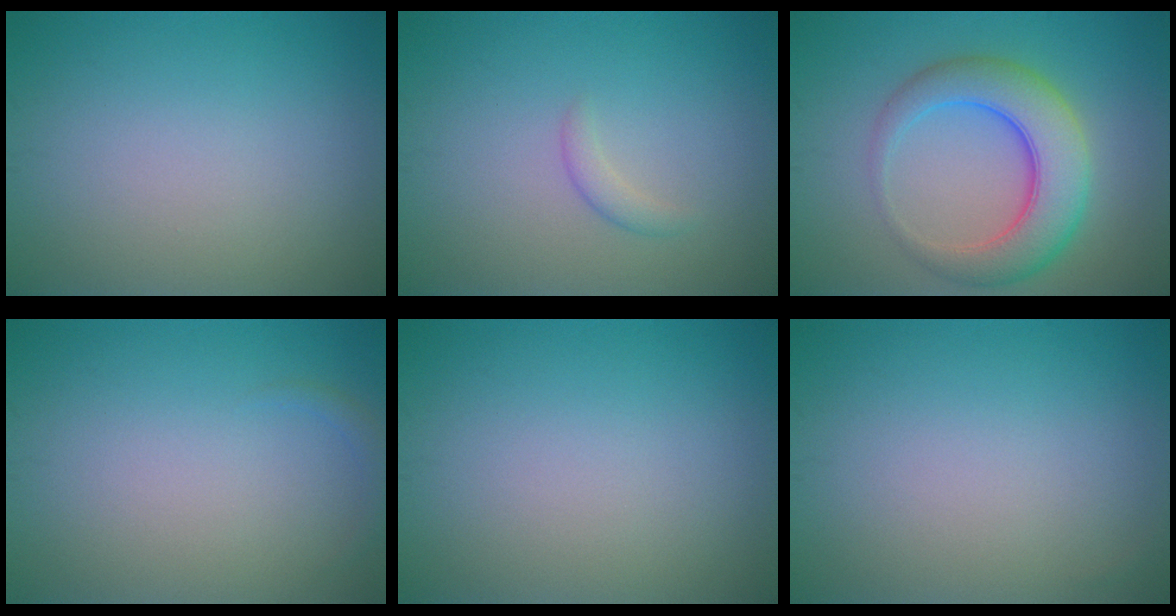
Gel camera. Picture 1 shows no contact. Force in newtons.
{"total": 1.1, "press": 1.1, "slide": 0.0}
{"total": 6.8, "press": 6.8, "slide": 0.1}
{"total": 0.8, "press": 0.8, "slide": 0.0}
{"total": 0.0}
{"total": 0.0}